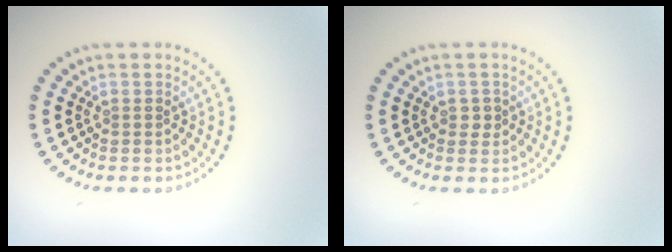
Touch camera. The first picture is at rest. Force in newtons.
{"total": 0.9, "press": 0.8, "slide": 0.3}